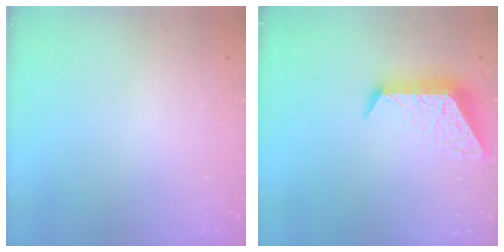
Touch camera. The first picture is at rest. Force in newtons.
{"total": 9.9, "press": 9.9, "slide": 0.9}